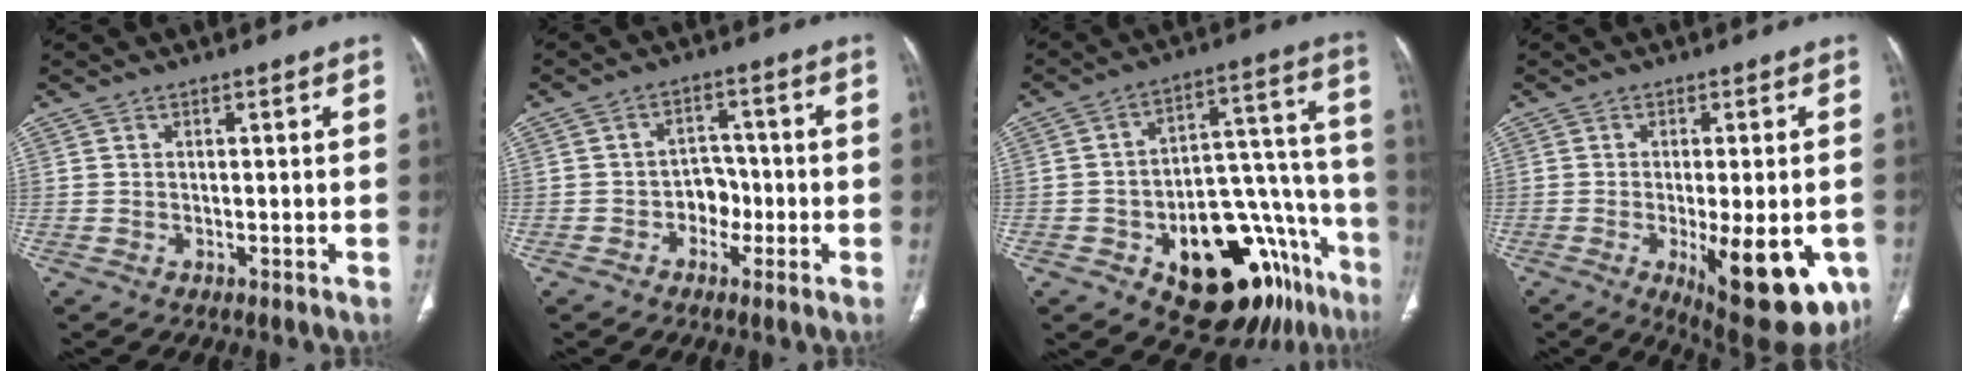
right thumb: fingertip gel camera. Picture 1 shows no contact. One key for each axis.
{"total": 4.8, "fx": -1.6, "fy": 3.9, "fz": 2.3, "tx": 0.000, "ty": 0.021, "tz": -0.033}
{"total": 25.3, "fx": -12.8, "fy": 12.4, "fz": 17.9, "tx": -0.154, "ty": 0.100, "tz": -0.170}
{"total": 17.6, "fx": -5.7, "fy": 6.6, "fz": 15.3, "tx": -0.154, "ty": -0.016, "tz": -0.059}